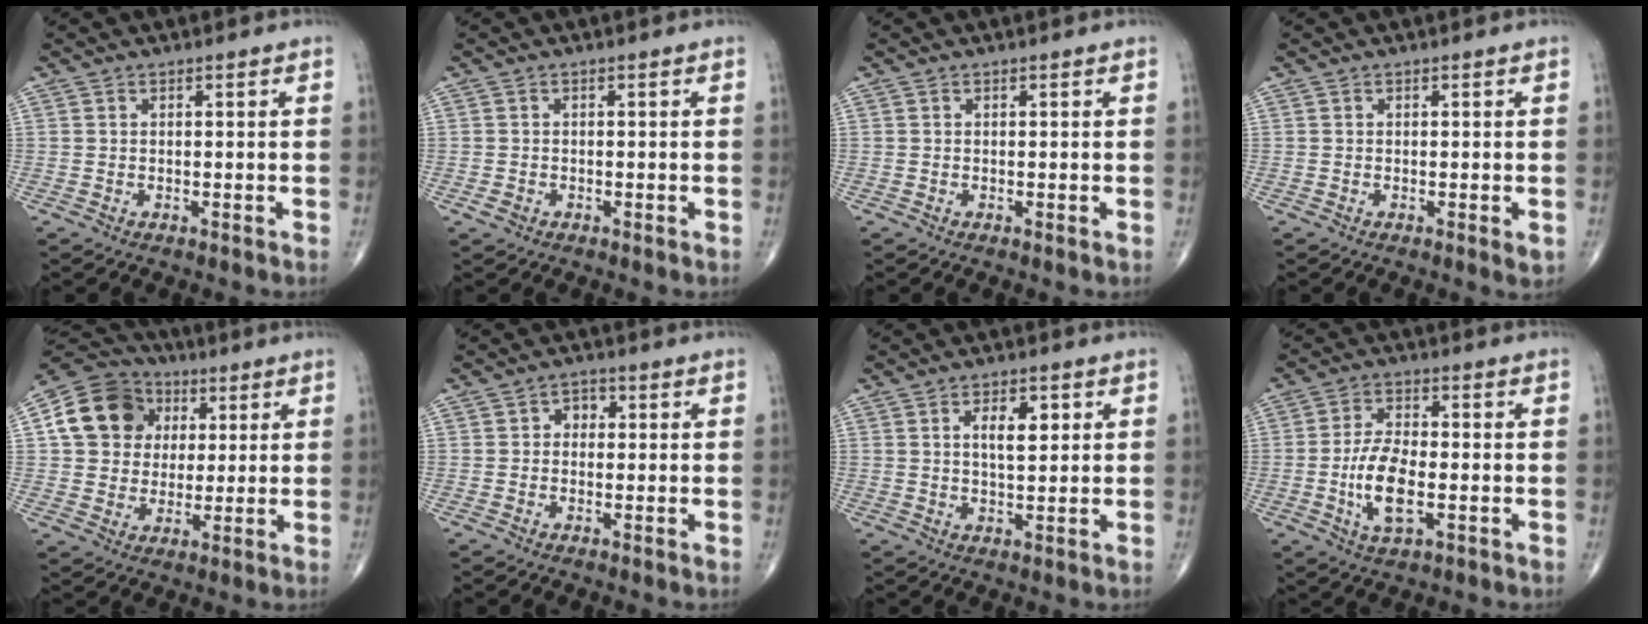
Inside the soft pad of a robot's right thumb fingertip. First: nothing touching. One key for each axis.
{"total": 1.1, "fx": -0.5, "fy": 0.9, "fz": 0.5, "tx": -0.009, "ty": 0.003, "tz": -0.009}
{"total": 0.0}
{"total": 1.3, "fx": -0.3, "fy": 0.4, "fz": 1.2, "tx": -0.021, "ty": -0.005, "tz": -0.007}
{"total": 14.6, "fx": 3.6, "fy": 12.4, "fz": 6.8, "tx": -0.101, "ty": 0.009, "tz": 0.058}
{"total": 2.6, "fx": 0.1, "fy": 2.2, "fz": 1.5, "tx": -0.003, "ty": 0.010, "tz": -0.007}
{"total": 5.3, "fx": 1.6, "fy": 2.4, "fz": 4.4, "tx": -0.061, "ty": -0.007, "tz": 0.026}
{"total": 9.4, "fx": -2.1, "fy": 4.2, "fz": 8.1, "tx": -0.158, "ty": 0.008, "tz": -0.039}